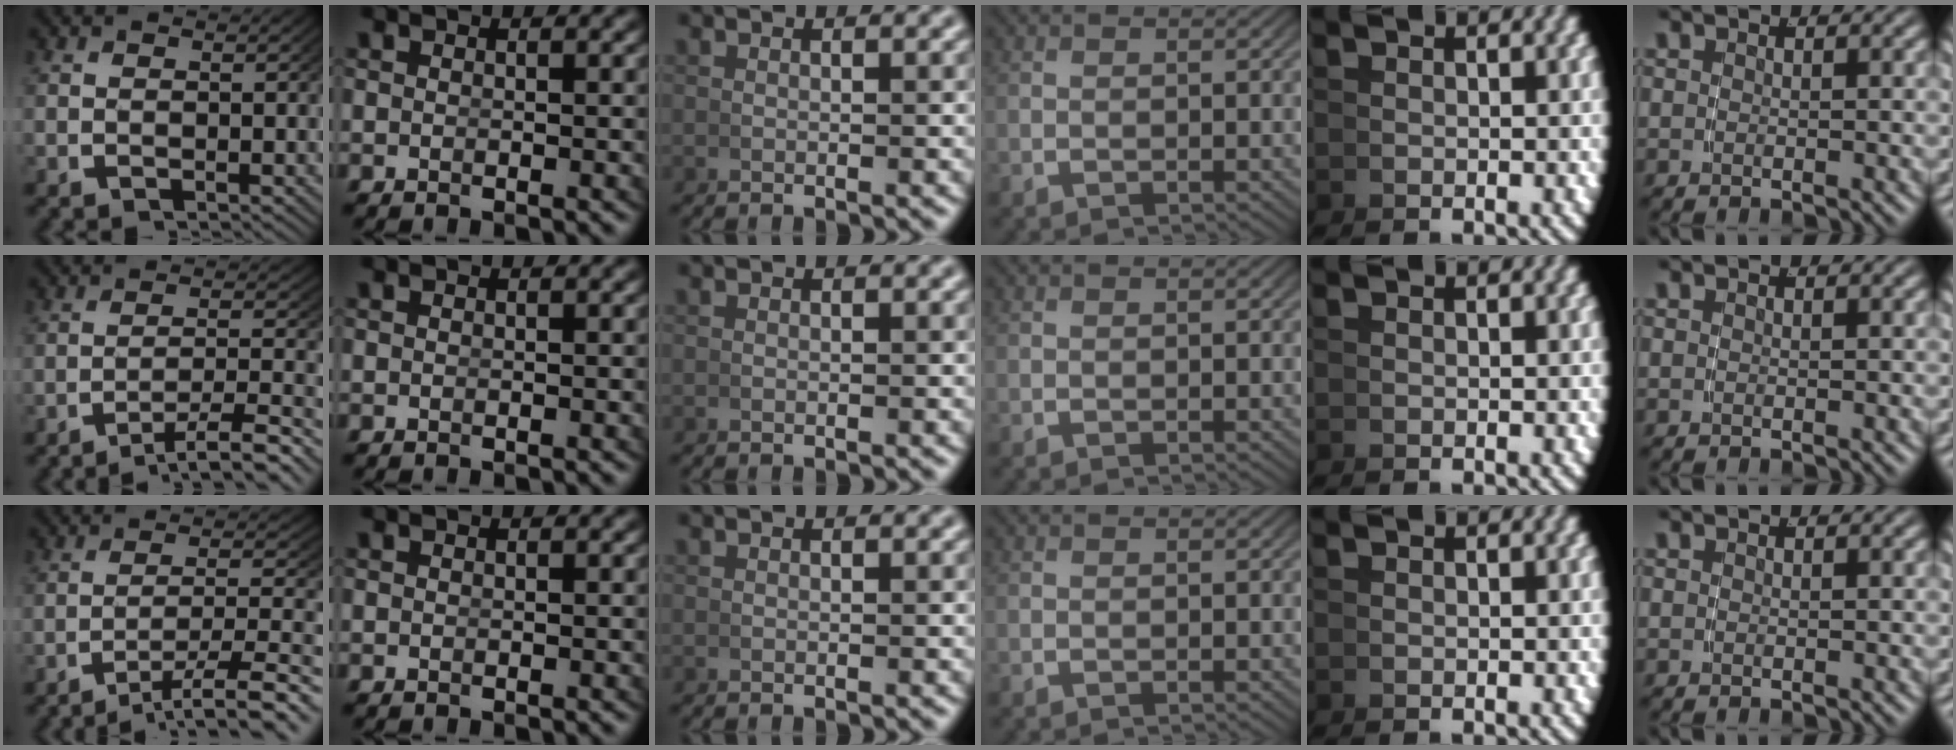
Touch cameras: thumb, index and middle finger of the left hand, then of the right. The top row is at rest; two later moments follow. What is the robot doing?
{"motion": "lift_and_place", "object": "cup"}